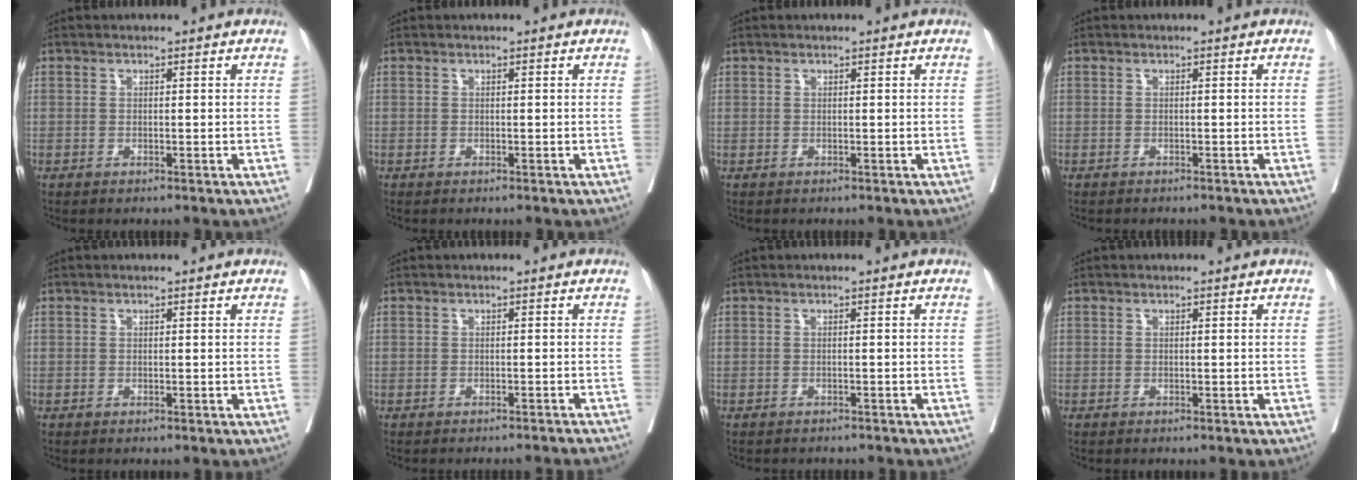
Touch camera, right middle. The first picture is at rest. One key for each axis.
{"total": 0.0}
{"total": 0.8, "fx": -0.6, "fy": 0.4, "fz": -0.2, "tx": -0.011, "ty": -0.003, "tz": -0.012}
{"total": 2.1, "fx": -2.0, "fy": 0.5, "fz": 0.7, "tx": -0.020, "ty": -0.006, "tz": -0.024}
{"total": 0.0}
{"total": 5.3, "fx": -5.1, "fy": -1.0, "fz": 1.1, "tx": -0.010, "ty": -0.018, "tz": -0.056}
{"total": 4.3, "fx": -4.0, "fy": 1.2, "fz": 1.0, "tx": -0.017, "ty": -0.004, "tz": -0.047}
{"total": 0.0}